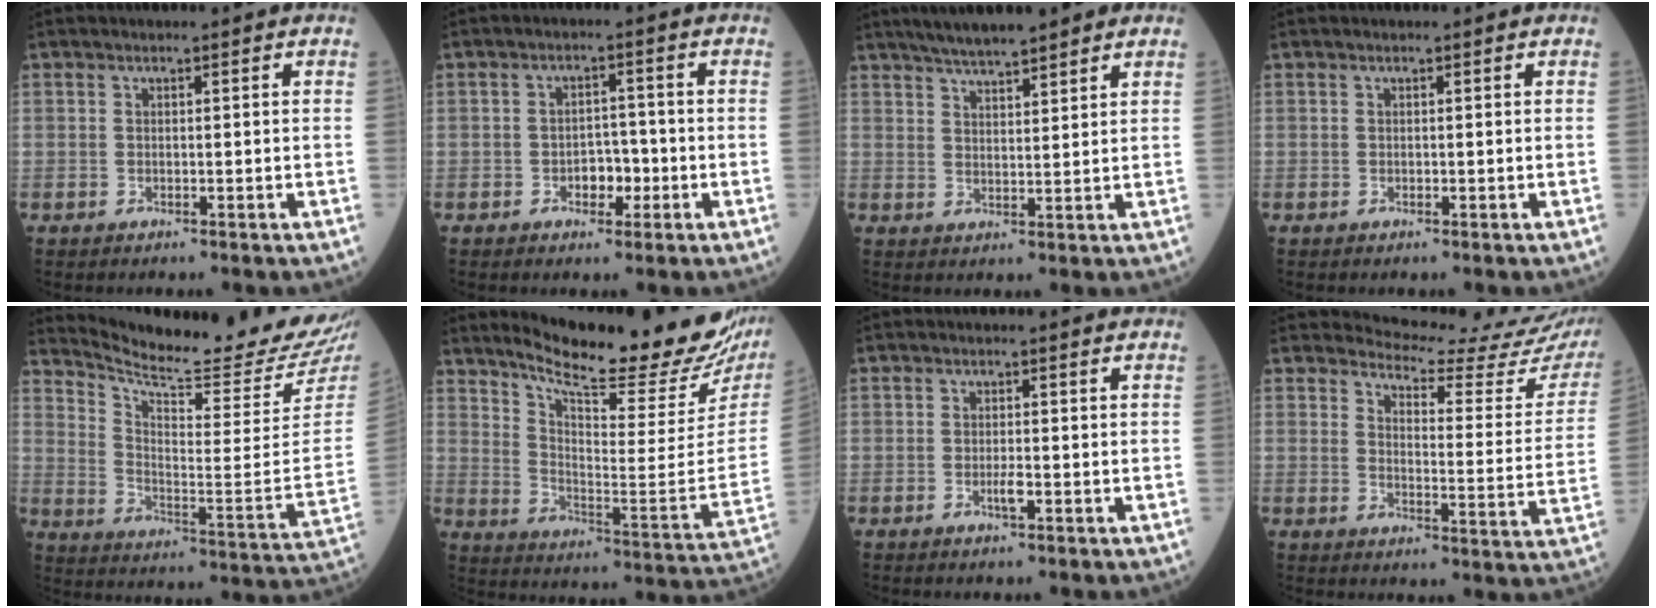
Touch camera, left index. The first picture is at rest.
{"total": 3.4, "force": [-1.3, 2.0, 2.5], "torque": [-0.033, 0.007, -0.021]}
{"total": 6.0, "force": [5.4, 0.6, 2.7], "torque": [-0.044, 0.026, 0.089]}
{"total": 0.0}
{"total": 21.1, "force": [20.0, -0.3, 6.7], "torque": [-0.128, -0.112, 0.273]}
{"total": 24.9, "force": [22.1, 2.0, 11.5], "torque": [-0.188, -0.091, 0.297]}
{"total": 1.4, "force": [-0.4, 0.2, 1.3], "torque": [-0.027, -0.002, -0.006]}
{"total": 15.7, "force": [15.4, 0.5, 3.1], "torque": [-0.039, -0.106, 0.163]}